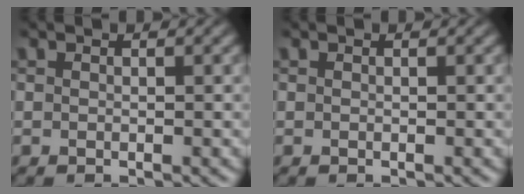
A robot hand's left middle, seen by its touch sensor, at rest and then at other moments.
{"total": 0.0}